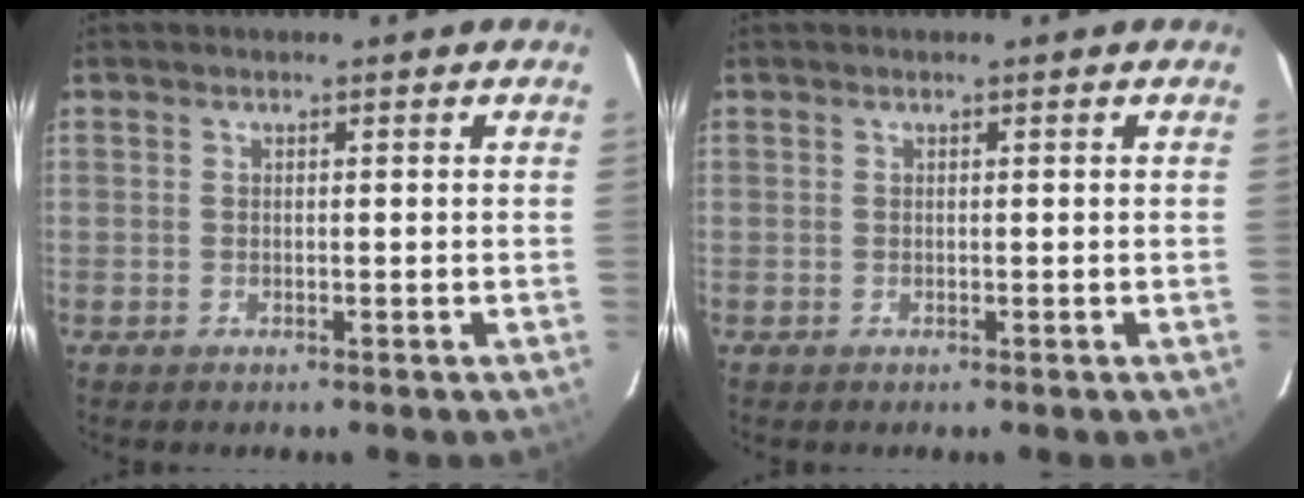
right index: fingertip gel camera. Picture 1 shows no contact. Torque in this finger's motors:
{"motor_torque": [0.00, 0.00, 0.00, 0.00]}